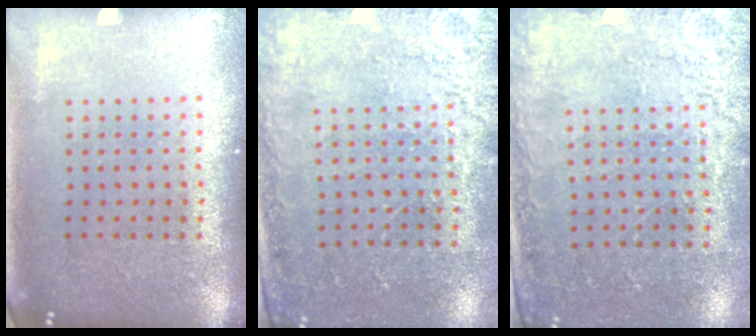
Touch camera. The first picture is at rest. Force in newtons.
{"total": 2.5, "press": 2.3, "slide": 0.8}
{"total": 2.6, "press": 2.4, "slide": 1.1}